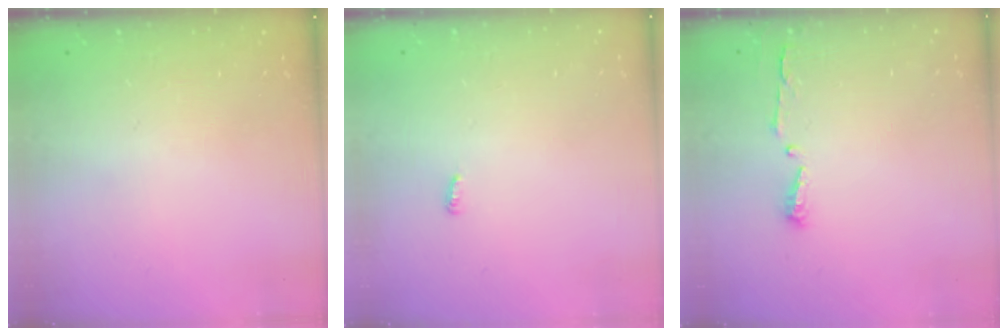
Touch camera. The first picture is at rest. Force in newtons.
{"total": 2.6, "press": 2.6, "slide": 0.2}
{"total": 3.7, "press": 3.7, "slide": 0.5}